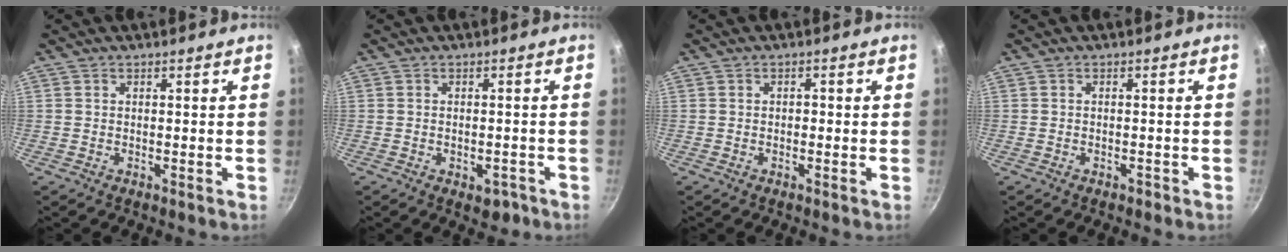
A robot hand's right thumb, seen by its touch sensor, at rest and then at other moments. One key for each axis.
{"total": 3.3, "fx": -1.7, "fy": 1.9, "fz": 2.1, "tx": -0.014, "ty": 0.013, "tz": -0.016}
{"total": 0.9, "fx": -0.2, "fy": 0.7, "fz": 0.6, "tx": 0.001, "ty": 0.005, "tz": -0.006}
{"total": 0.8, "fx": -0.6, "fy": 0.4, "fz": 0.3, "tx": -0.003, "ty": 0.002, "tz": -0.011}